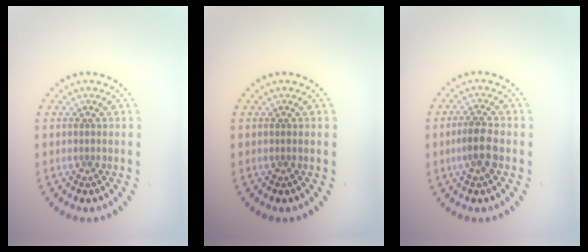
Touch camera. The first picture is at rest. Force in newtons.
{"total": 0.0}
{"total": 2.7, "press": 2.5, "slide": 0.9}